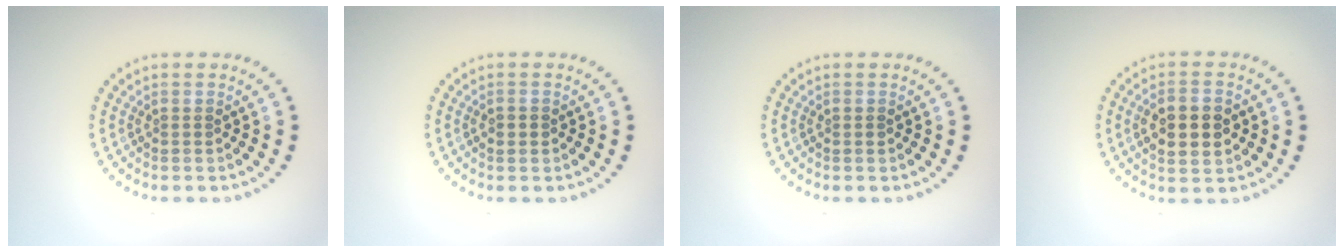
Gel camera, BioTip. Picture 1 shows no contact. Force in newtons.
{"total": 1.4, "press": 1.4, "slide": 0.1}
{"total": 0.6, "press": 0.6, "slide": 0.0}
{"total": 4.8, "press": 4.8, "slide": 0.4}